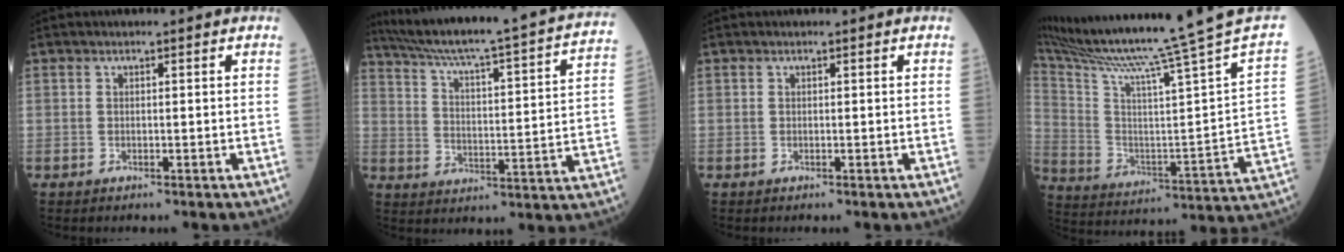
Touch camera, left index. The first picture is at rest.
{"total": 27.0, "force": [24.0, -0.1, 12.5], "torque": [-0.202, -0.048, 0.315]}
{"total": 0.0}
{"total": 25.6, "force": [21.7, -3.9, 13.0], "torque": [-0.229, -0.107, 0.323]}